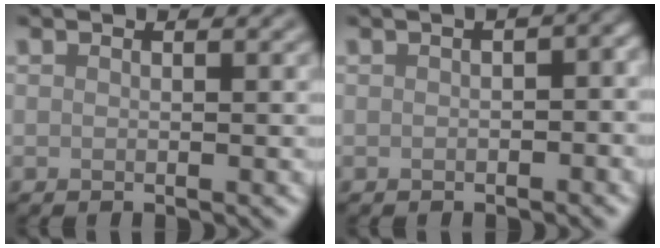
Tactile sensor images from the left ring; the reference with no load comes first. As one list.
[{"total": 3.0, "force": [0.1, 1.8, 2.4], "torque": [-0.012, 0.005, 0.004]}]